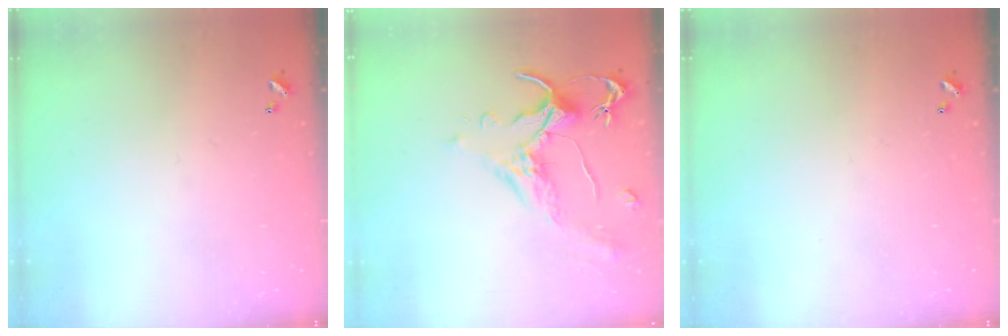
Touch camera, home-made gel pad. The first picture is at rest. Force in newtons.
{"total": 1.5, "press": 1.0, "slide": 1.1}
{"total": 0.0}